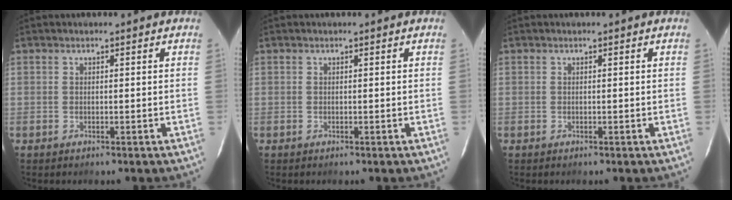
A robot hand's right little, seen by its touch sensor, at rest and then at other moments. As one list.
[{"total": 0.0}, {"total": 0.0}]